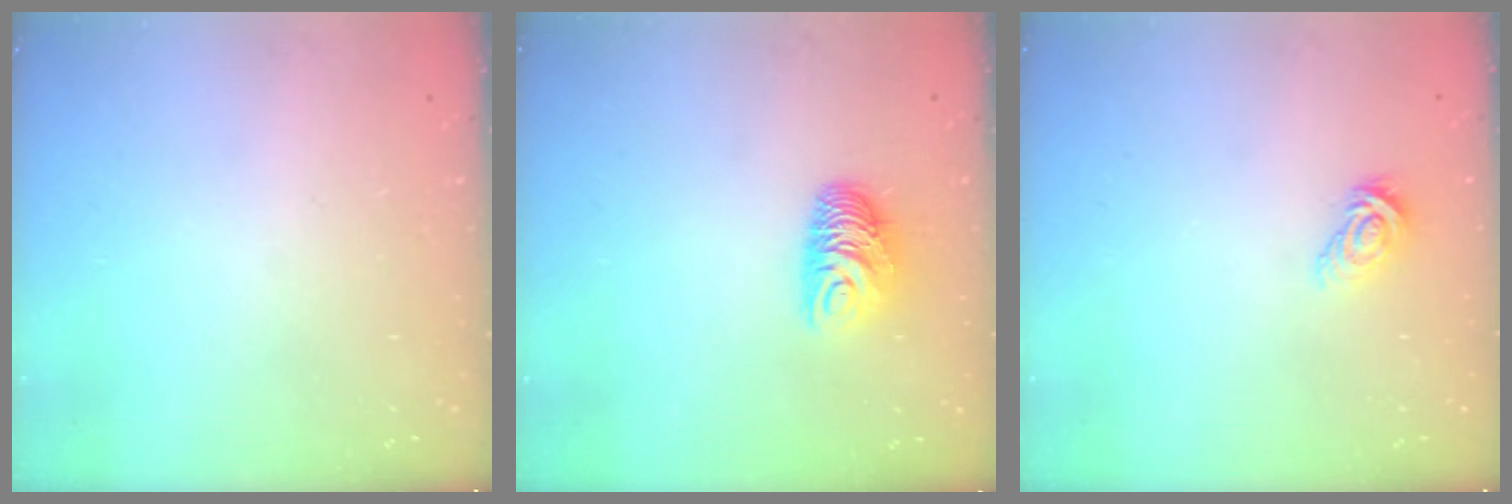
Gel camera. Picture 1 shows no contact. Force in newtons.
{"total": 8.5, "press": 8.5, "slide": 0.3}
{"total": 7.2, "press": 7.1, "slide": 0.3}